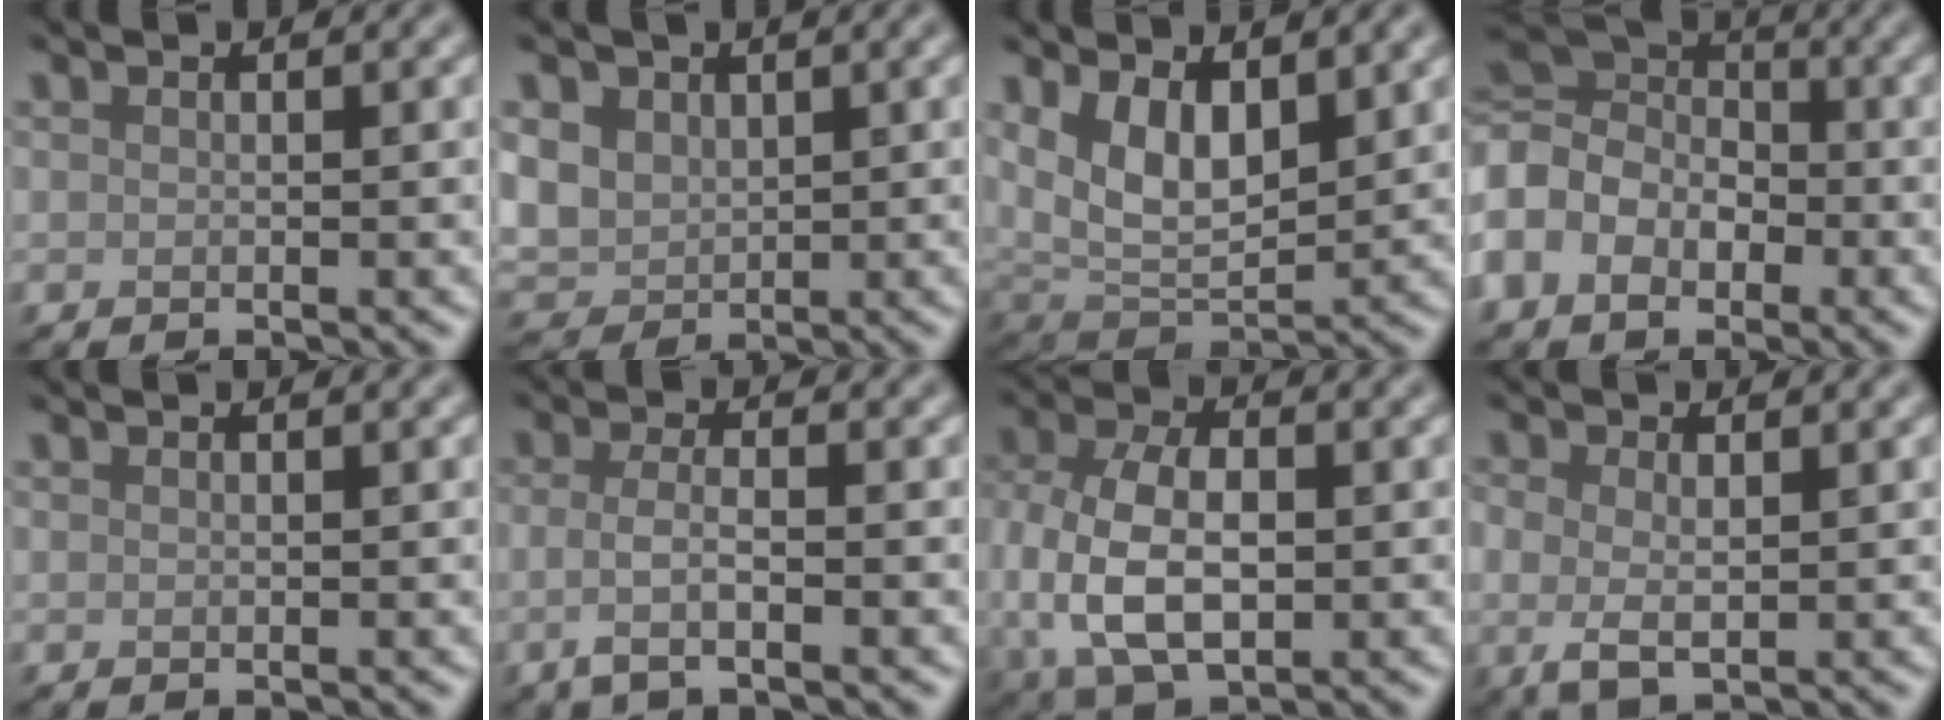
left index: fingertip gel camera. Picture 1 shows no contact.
{"total": 5.2, "force": [1.4, 4.2, 2.7], "torque": [-0.077, 0.011, 0.024]}
{"total": 5.8, "force": [2.2, 3.0, 4.4], "torque": [-0.085, -0.013, 0.046]}
{"total": 8.2, "force": [-1.5, 6.5, 4.8], "torque": [-0.109, 0.011, -0.042]}
{"total": 0.0}
{"total": 2.6, "force": [-0.8, 0.8, 2.4], "torque": [-0.049, -0.004, -0.022]}
{"total": 8.6, "force": [-0.6, 5.5, 6.5], "torque": [-0.148, -0.004, -0.012]}
{"total": 3.1, "force": [0.1, 1.9, 2.4], "torque": [-0.051, -0.001, 0.001]}